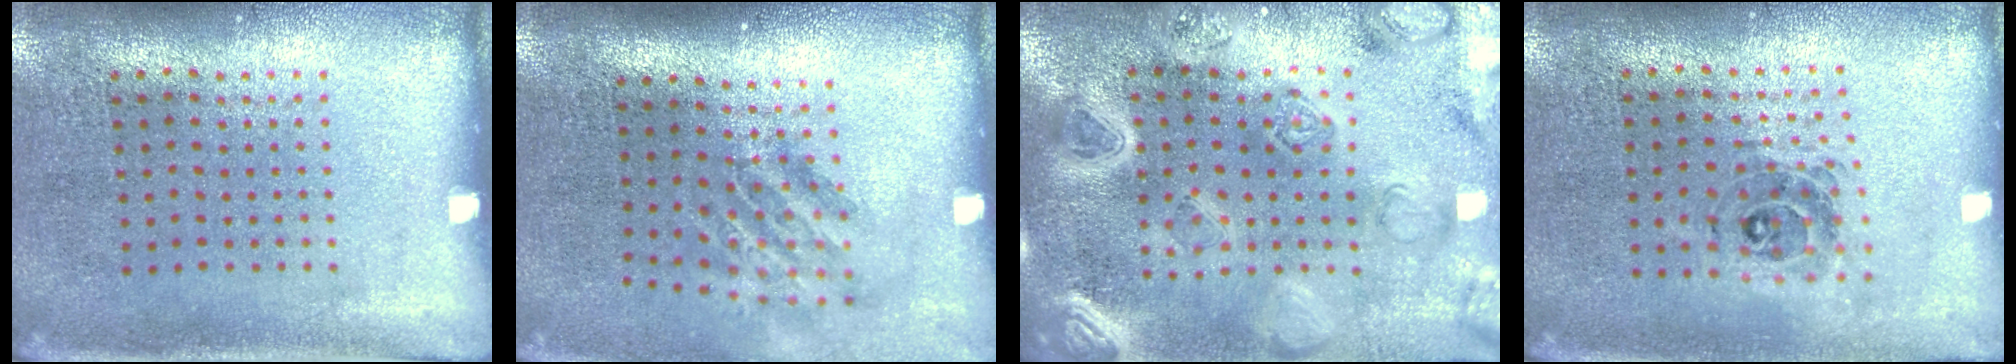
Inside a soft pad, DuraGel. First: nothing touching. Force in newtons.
{"total": 1.8, "press": 1.3, "slide": 1.3}
{"total": 4.2, "press": 3.8, "slide": 1.8}
{"total": 0.7, "press": 0.7, "slide": 0.1}